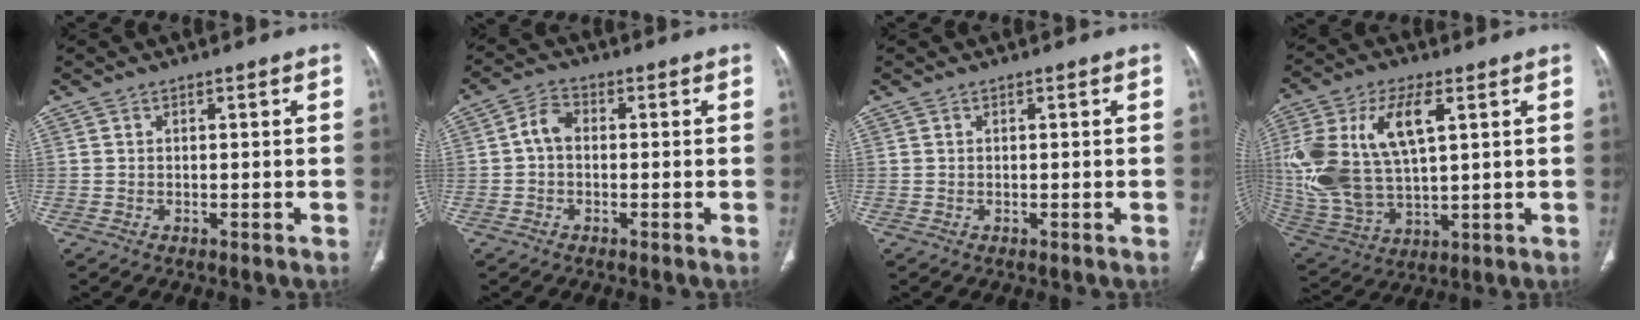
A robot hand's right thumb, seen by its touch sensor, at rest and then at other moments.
{"total": 3.8, "force": [-0.2, 2.7, 2.7], "torque": [-0.044, 0.013, -0.013]}
{"total": 0.0}
{"total": 20.9, "force": [5.2, 10.6, 17.2], "torque": [-0.364, -0.007, 0.104]}